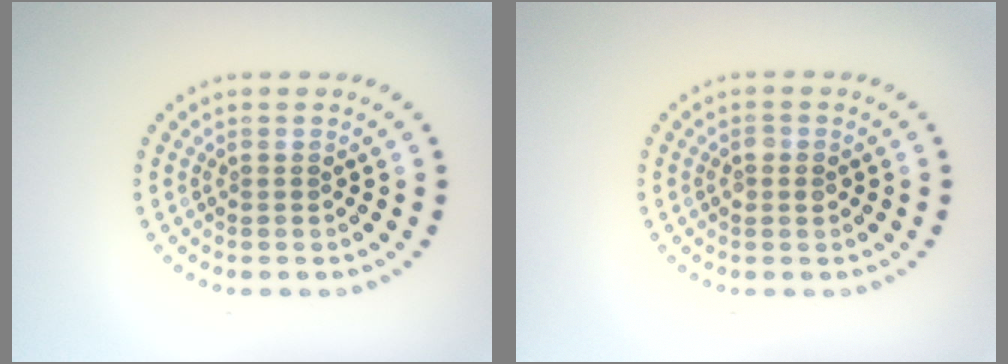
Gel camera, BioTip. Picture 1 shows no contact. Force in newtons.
{"total": 1.1, "press": 1.1, "slide": 0.0}